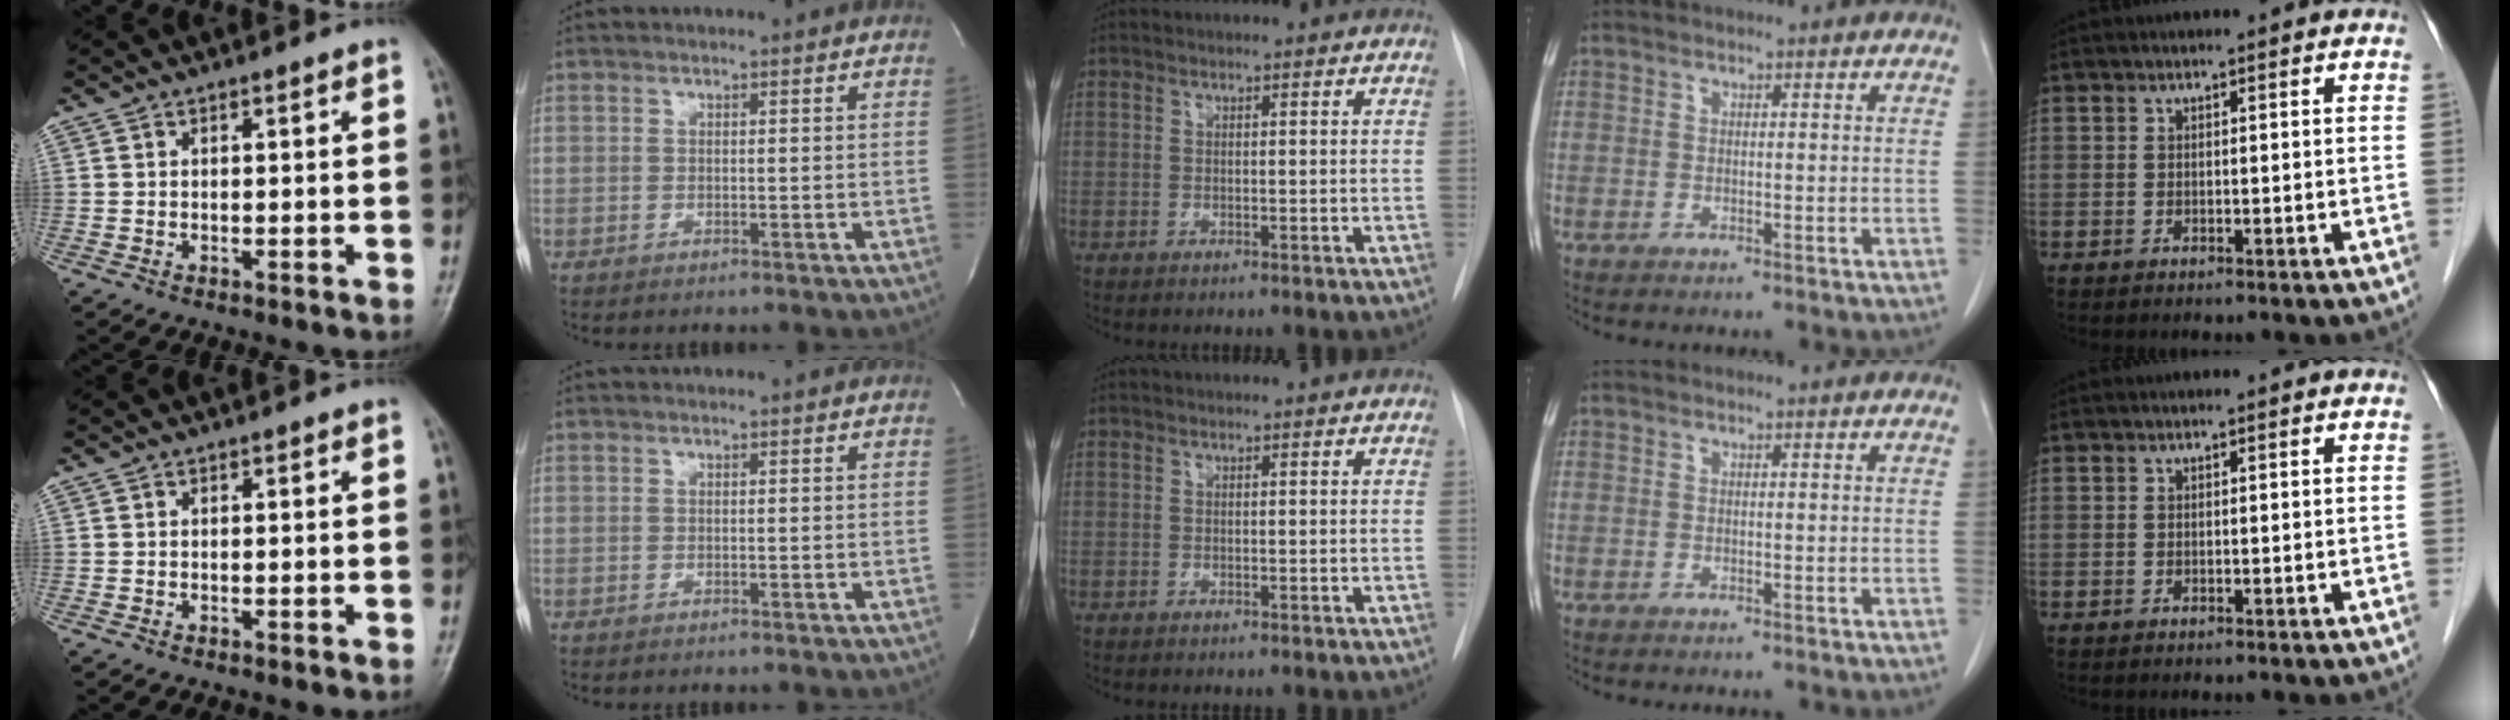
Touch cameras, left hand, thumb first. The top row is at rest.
{}